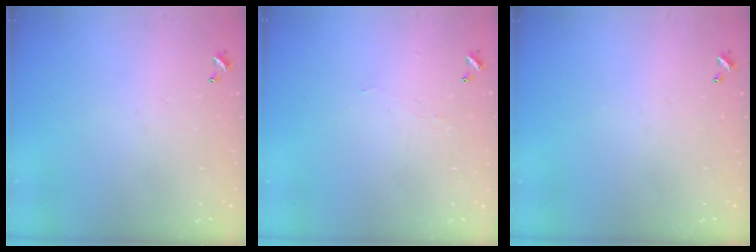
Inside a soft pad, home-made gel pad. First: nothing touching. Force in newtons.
{"total": 1.2, "press": 1.1, "slide": 0.3}
{"total": 0.0}